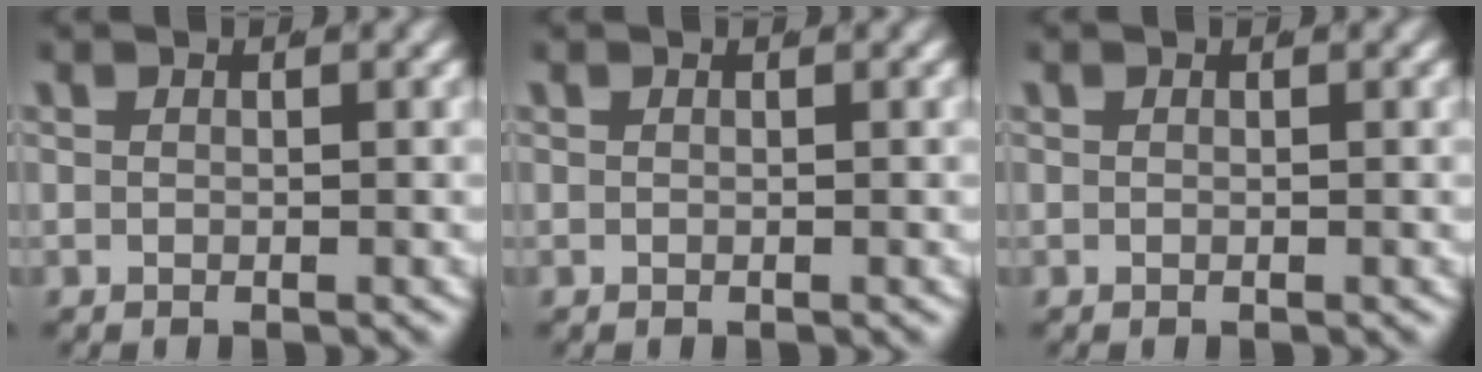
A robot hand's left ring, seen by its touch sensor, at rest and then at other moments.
{"total": 0.0}
{"total": 0.0}